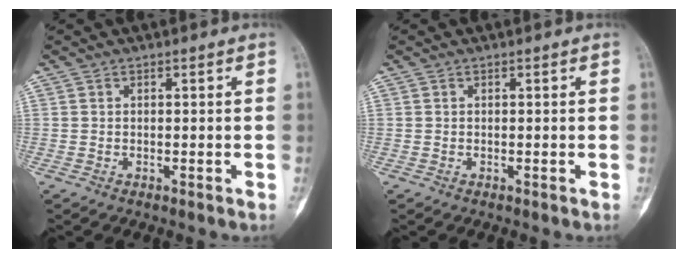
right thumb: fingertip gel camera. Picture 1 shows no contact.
{"total": 0.0}